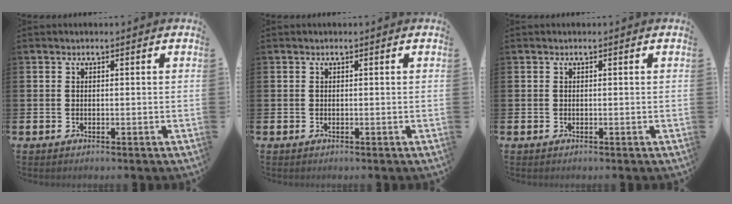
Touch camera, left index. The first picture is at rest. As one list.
[{"total": 0.0}, {"total": 0.0}]